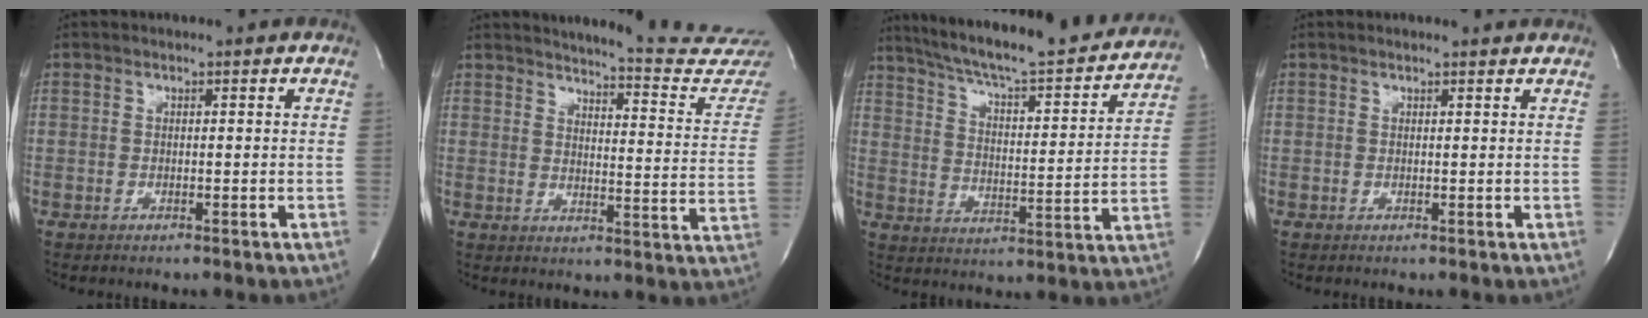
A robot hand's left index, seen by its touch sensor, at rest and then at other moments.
{"total": 20.0, "force": [19.5, 0.2, 4.4], "torque": [-0.053, -0.130, 0.213]}
{"total": 23.8, "force": [21.3, 2.7, 10.2], "torque": [-0.167, -0.022, 0.295]}
{"total": 2.5, "force": [2.4, 0.2, 0.6], "torque": [-0.014, 0.008, 0.023]}